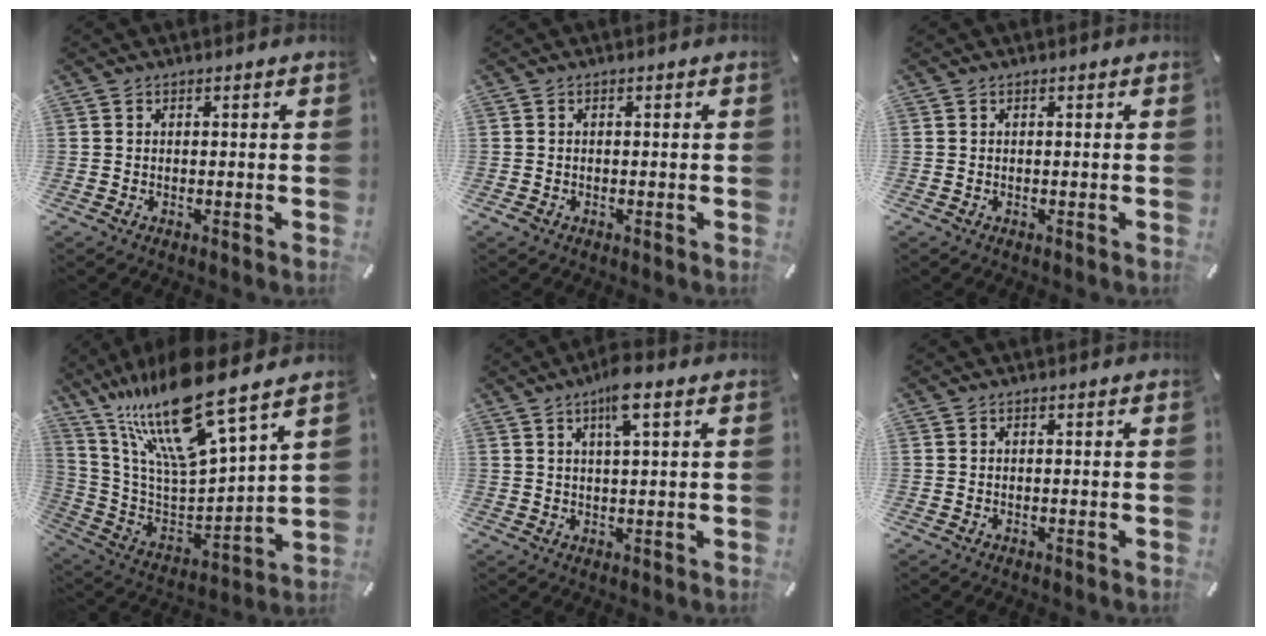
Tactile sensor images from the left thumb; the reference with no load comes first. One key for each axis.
{"total": 0.7, "fx": -0.3, "fy": 0.5, "fz": 0.3, "tx": -0.005, "ty": 0.002, "tz": -0.007}
{"total": 0.0}
{"total": 21.5, "fx": 17.2, "fy": 4.2, "fz": 12.2, "tx": -0.251, "ty": -0.135, "tz": 0.286}
{"total": 6.3, "fx": 3.4, "fy": 1.1, "fz": 5.2, "tx": -0.101, "ty": 0.003, "tz": 0.055}
{"total": 0.0}